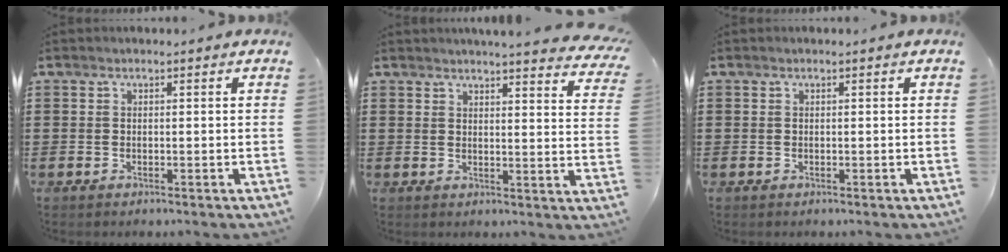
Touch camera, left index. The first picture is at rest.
{"total": 3.7, "force": [3.6, -0.6, 1.0], "torque": [-0.028, -0.021, 0.061]}
{"total": 0.0}